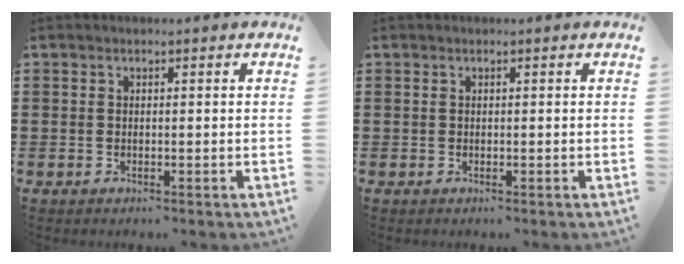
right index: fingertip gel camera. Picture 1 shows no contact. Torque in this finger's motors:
{"motor_torque": [0.88, 1.08, 0.02, 0.02]}